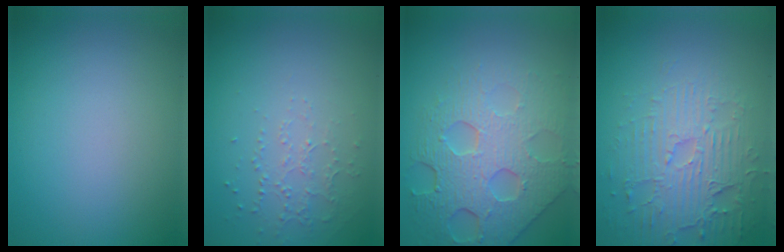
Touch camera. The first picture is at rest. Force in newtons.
{"total": 1.0, "press": 0.7, "slide": 0.8}
{"total": 8.1, "press": 5.6, "slide": 5.9}
{"total": 4.2, "press": 3.9, "slide": 1.6}